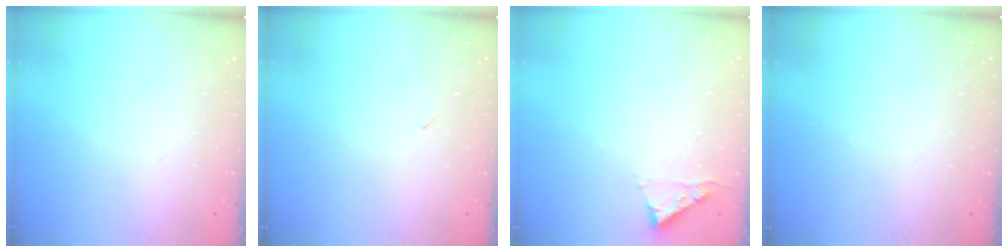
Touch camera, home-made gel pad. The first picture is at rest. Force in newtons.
{"total": 2.1, "press": 1.9, "slide": 1.0}
{"total": 2.8, "press": 2.8, "slide": 0.3}
{"total": 0.0}